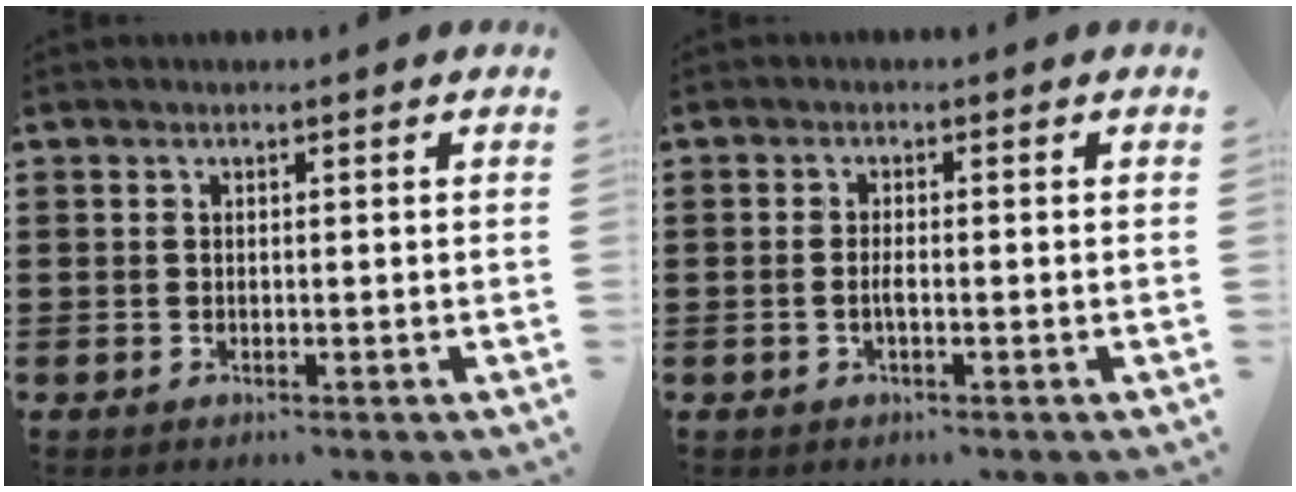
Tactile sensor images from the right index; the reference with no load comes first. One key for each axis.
{"total": 1.1, "fx": -0.4, "fy": 0.1, "fz": 1.1, "tx": -0.020, "ty": 0.001, "tz": -0.006}